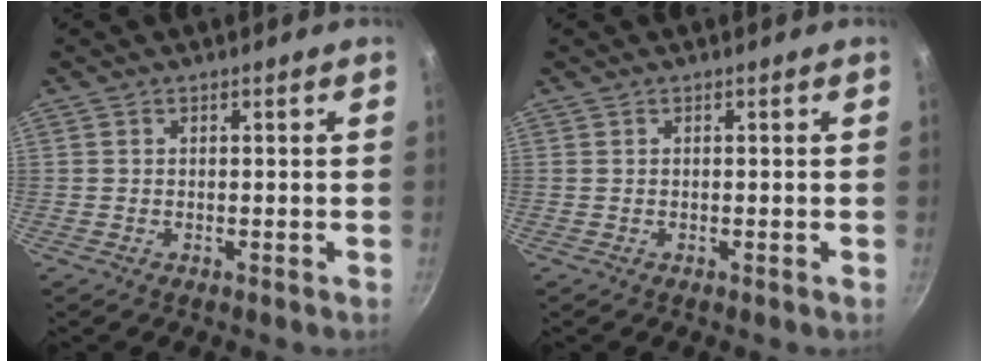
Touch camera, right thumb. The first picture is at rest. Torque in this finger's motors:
{"motor_torque": [-0.27, 0.19, 0.02, 0.00, 0.01]}